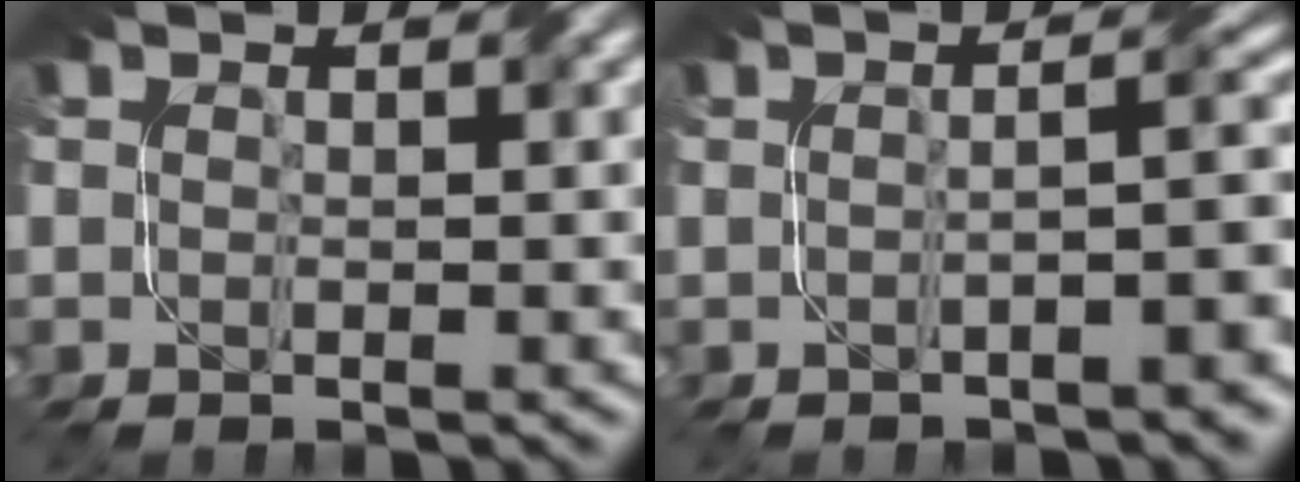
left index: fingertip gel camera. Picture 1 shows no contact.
{"total": 4.2, "force": [-1.2, 1.1, 3.9], "torque": [-0.039, 0.013, -0.024]}